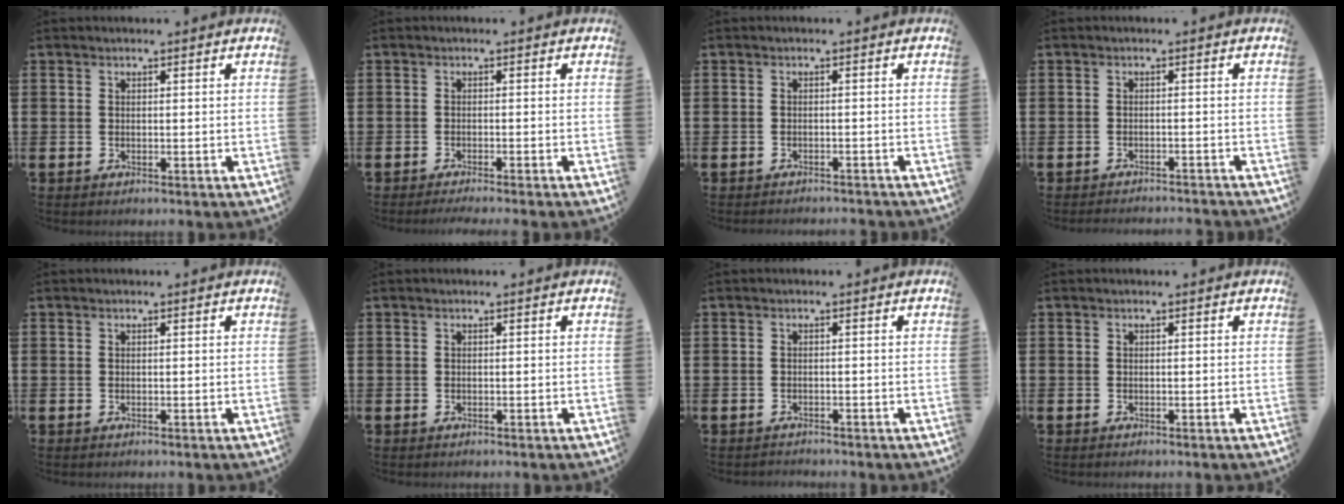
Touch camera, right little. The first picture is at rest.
{"total": 0.9, "force": [-0.9, -0.2, 0.4], "torque": [-0.004, -0.002, -0.017]}
{"total": 0.9, "force": [-0.9, -0.1, 0.0], "torque": [-0.001, 0.001, -0.018]}
{"total": 1.3, "force": [-1.3, -0.1, 0.0], "torque": [-0.002, 0.003, -0.026]}
{"total": 0.0}
{"total": 0.0}
{"total": 0.6, "force": [-0.6, 0.1, 0.0], "torque": [-0.002, -0.002, -0.013]}
{"total": 0.0}